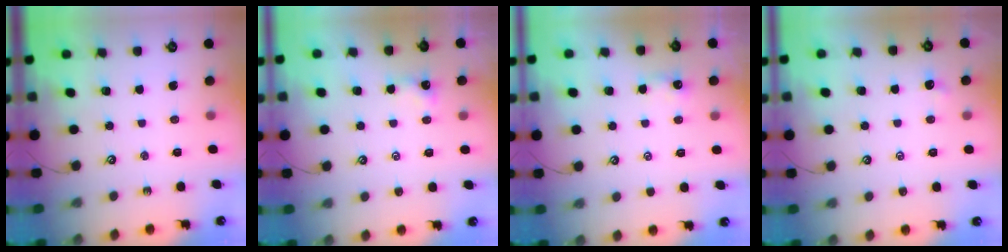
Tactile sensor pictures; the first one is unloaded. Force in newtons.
{"total": 0.0}
{"total": 0.8, "press": 0.6, "slide": 0.5}
{"total": 0.5, "press": 0.4, "slide": 0.3}